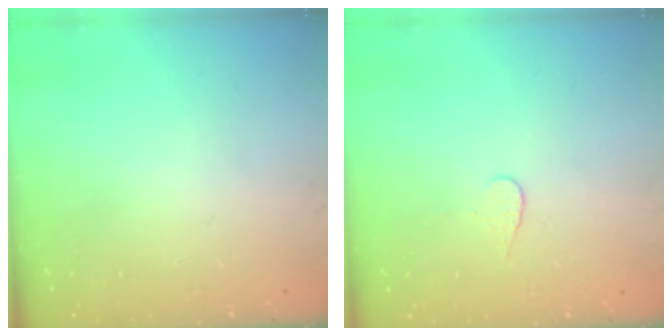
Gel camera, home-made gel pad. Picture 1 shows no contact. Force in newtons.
{"total": 3.7, "press": 3.7, "slide": 0.4}